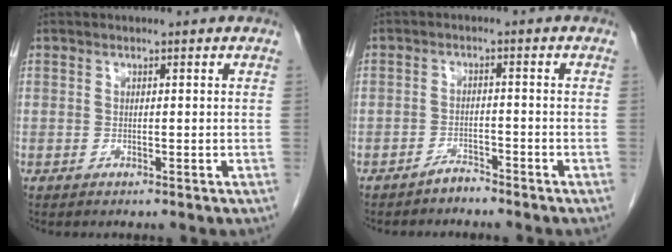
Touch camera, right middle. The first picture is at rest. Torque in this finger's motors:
{"motor_torque": [0.43, -0.23, 0.06, 0.03]}